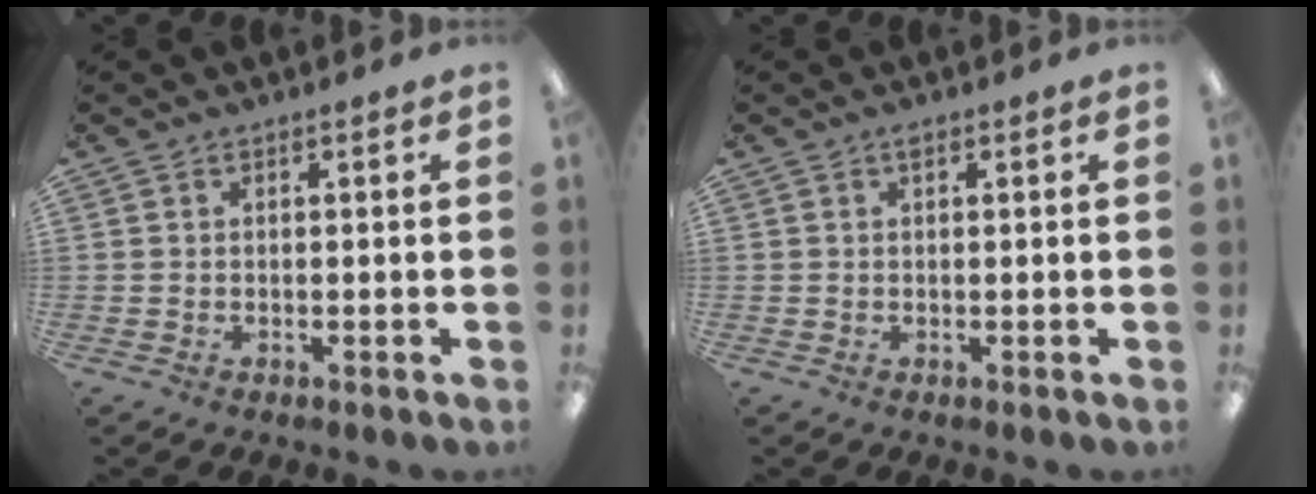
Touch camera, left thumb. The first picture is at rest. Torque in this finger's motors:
{"motor_torque": [0.16, -0.01, 0.07, -0.21, 0.00]}